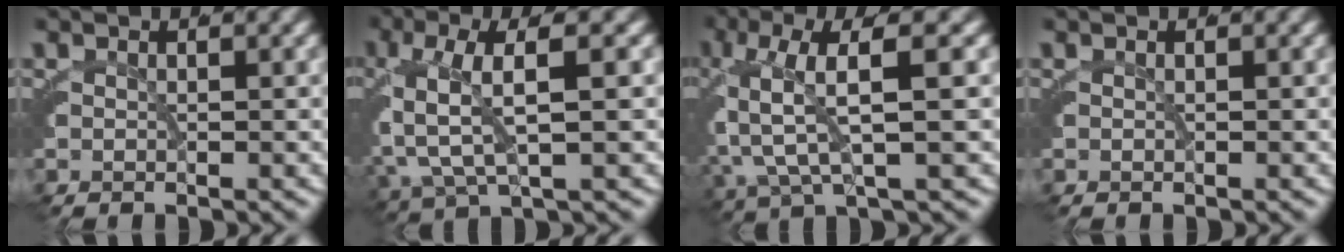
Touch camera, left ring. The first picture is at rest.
{"total": 5.6, "force": [0.7, 2.1, 5.1], "torque": [-0.109, 0.011, 0.015]}
{"total": 6.7, "force": [1.3, 2.6, 6.1], "torque": [-0.128, 0.018, 0.016]}
{"total": 0.0}